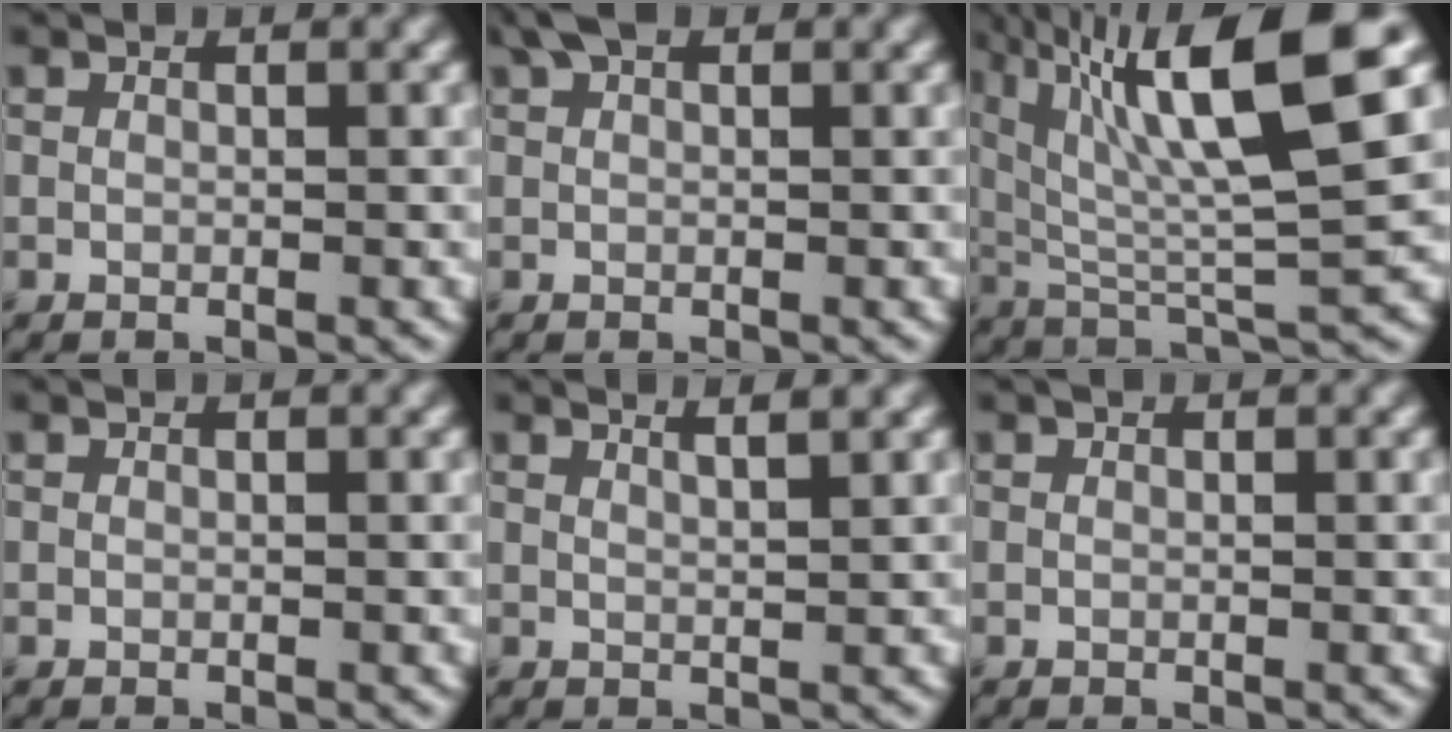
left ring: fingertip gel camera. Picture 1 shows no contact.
{"total": 1.8, "force": [1.2, 0.8, 1.1], "torque": [-0.017, 0.009, 0.020]}
{"total": 13.0, "force": [5.6, 2.6, 11.4], "torque": [-0.190, 0.015, 0.099]}
{"total": 0.0}
{"total": 2.9, "force": [2.0, 1.0, 1.8], "torque": [0.005, 0.016, -0.001]}
{"total": 0.0}